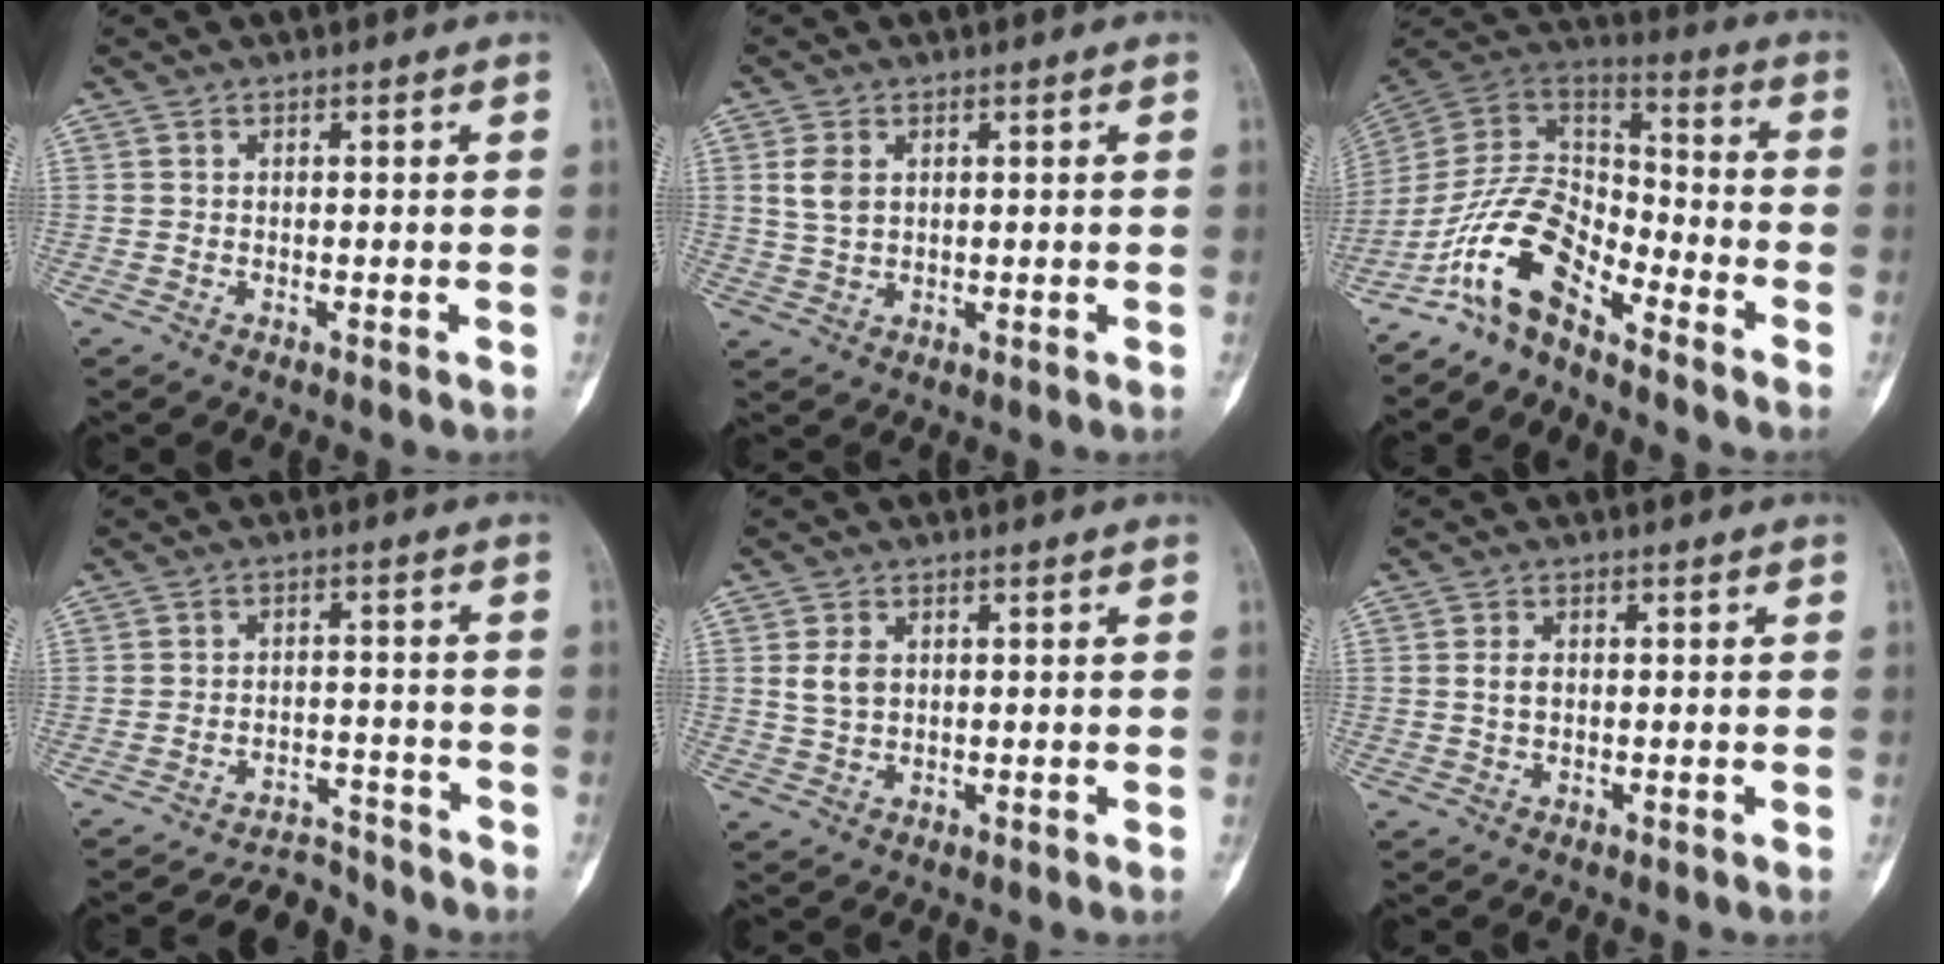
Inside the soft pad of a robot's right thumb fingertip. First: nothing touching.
{"total": 4.1, "force": [1.0, 2.7, 2.8], "torque": [-0.053, 0.000, 0.024]}
{"total": 12.9, "force": [-8.9, 5.6, 7.4], "torque": [-0.125, 0.094, -0.182]}
{"total": 5.8, "force": [-5.6, 0.8, -1.4], "torque": [0.024, 0.069, -0.087]}
{"total": 3.6, "force": [0.8, 2.6, 2.4], "torque": [-0.041, 0.000, 0.021]}
{"total": 2.0, "force": [0.1, 1.3, 1.5], "torque": [-0.025, 0.004, -0.001]}